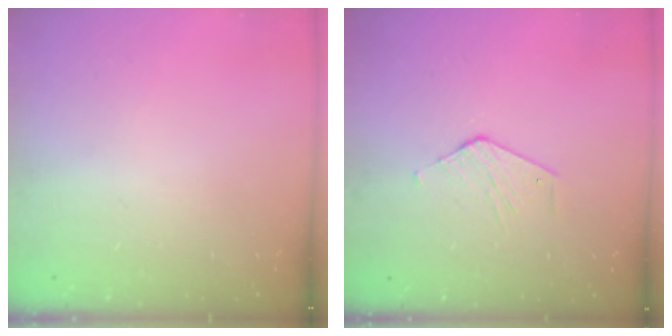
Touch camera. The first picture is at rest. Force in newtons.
{"total": 2.7, "press": 2.7, "slide": 0.3}